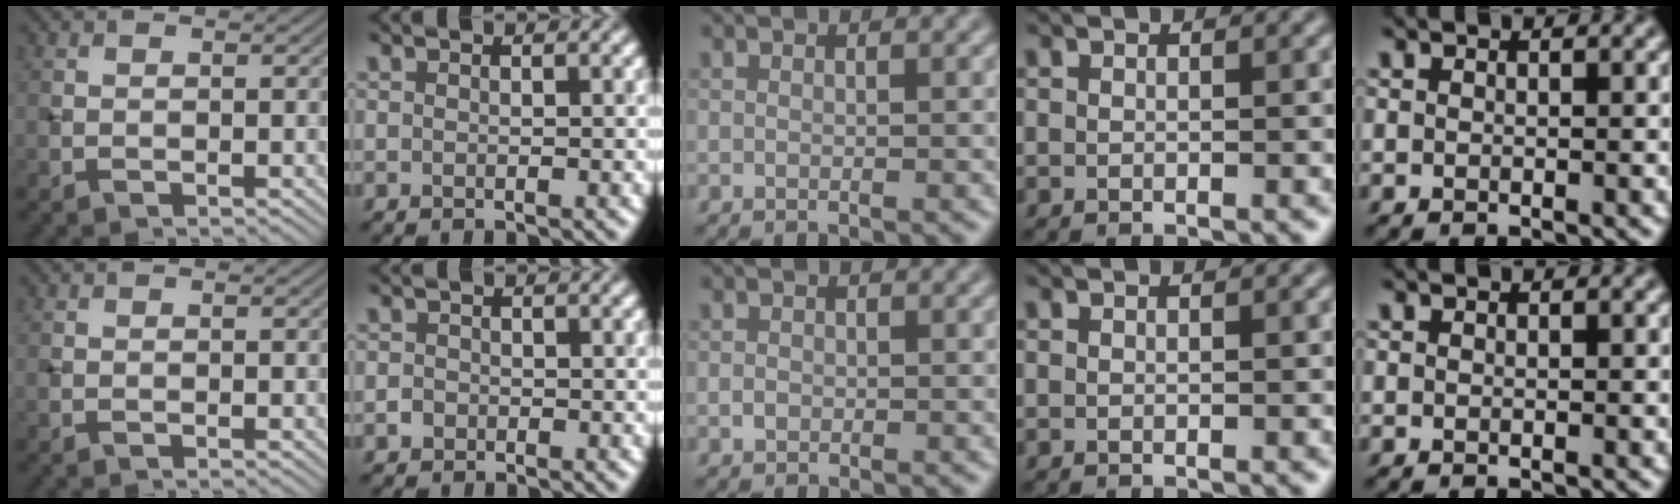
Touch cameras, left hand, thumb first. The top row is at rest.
{"index": {"total": 0.9, "force": [-0.4, 0.8, 0.2], "torque": [-0.001, -0.002, -0.009]}, "middle": {"total": 0.8, "force": [-0.2, 0.6, 0.4], "torque": [-0.006, -0.001, -0.005]}}